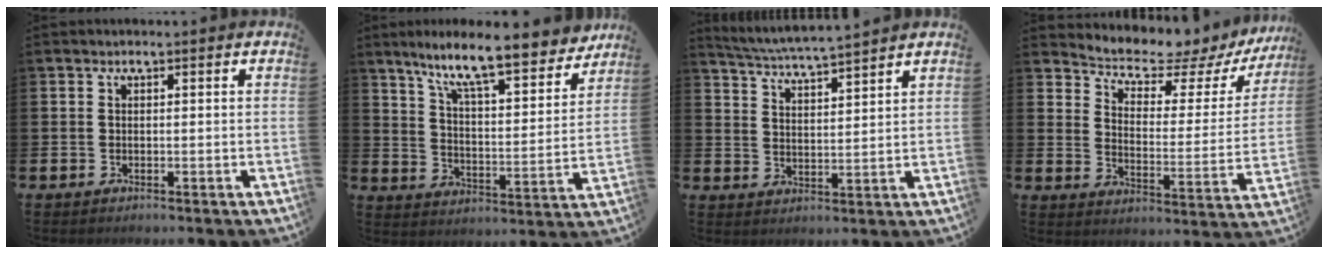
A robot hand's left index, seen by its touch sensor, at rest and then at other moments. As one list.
[{"total": 10.7, "force": [9.3, 1.4, 5.2], "torque": [-0.111, -0.065, 0.152]}, {"total": 5.0, "force": [4.9, -0.4, 0.8], "torque": [-0.034, -0.035, 0.085]}, {"total": 5.6, "force": [5.3, 1.1, 1.4], "torque": [-0.049, -0.048, 0.082]}]